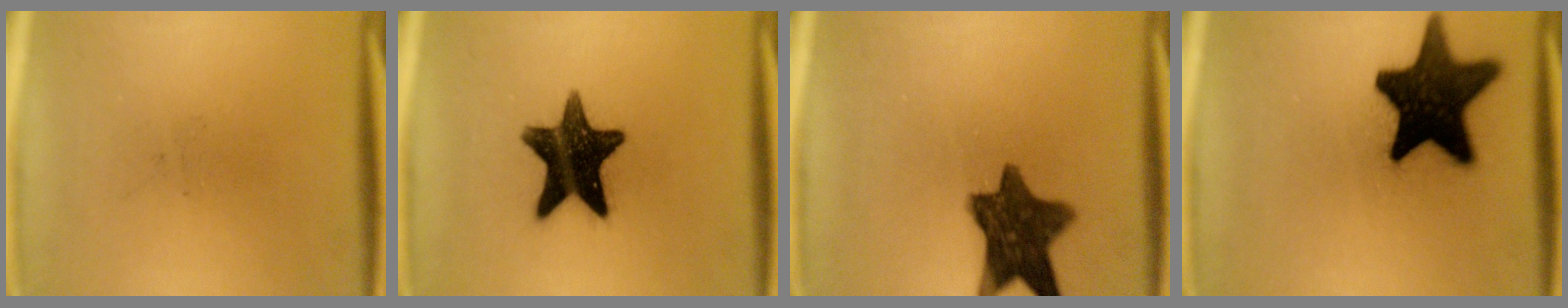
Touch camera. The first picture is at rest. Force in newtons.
{"total": 15.1}
{"total": 11.3}
{"total": 18.9}